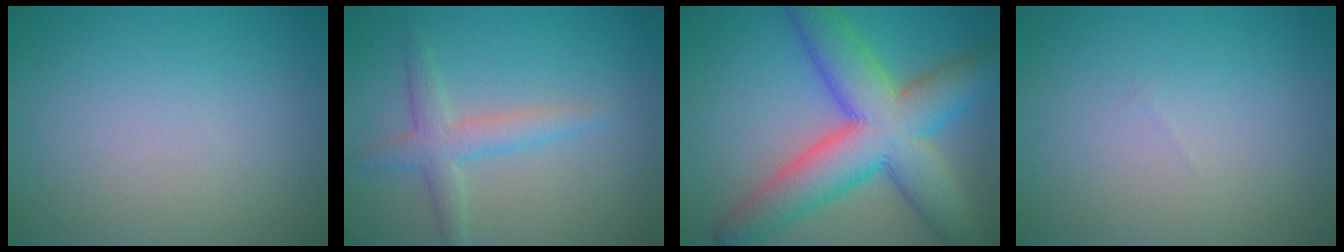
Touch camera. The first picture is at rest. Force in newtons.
{"total": 3.0, "press": 3.0, "slide": 0.1}
{"total": 11.2, "press": 11.2, "slide": 0.4}
{"total": 0.0}